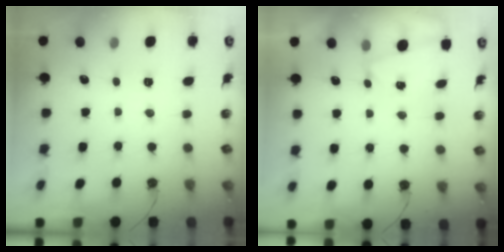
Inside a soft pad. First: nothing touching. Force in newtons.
{"total": 1.6, "press": 0.8, "slide": 1.4}